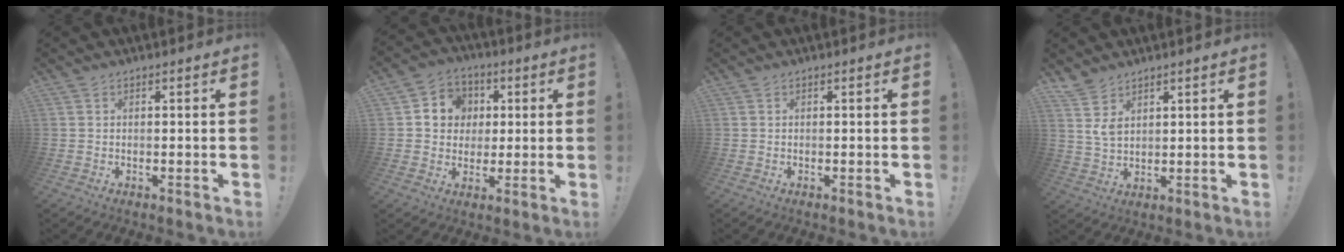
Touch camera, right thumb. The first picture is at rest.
{"total": 9.1, "force": [1.2, 8.6, 2.7], "torque": [-0.037, 0.004, 0.029]}
{"total": 0.0}
{"total": 5.7, "force": [3.6, 3.1, 3.2], "torque": [-0.058, -0.020, 0.070]}